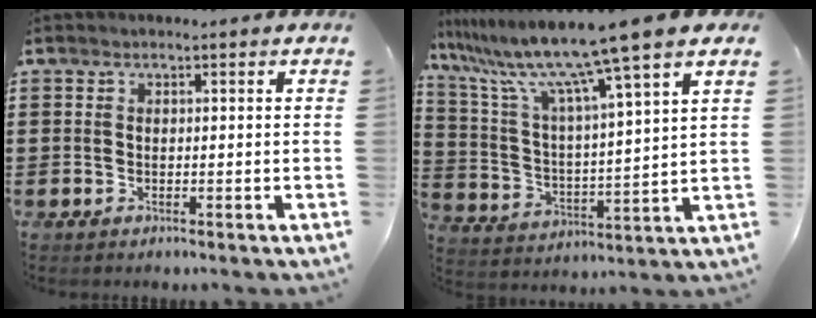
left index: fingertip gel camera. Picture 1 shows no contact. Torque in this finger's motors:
{"motor_torque": [1.32, 0.82, 1.05, 0.21]}